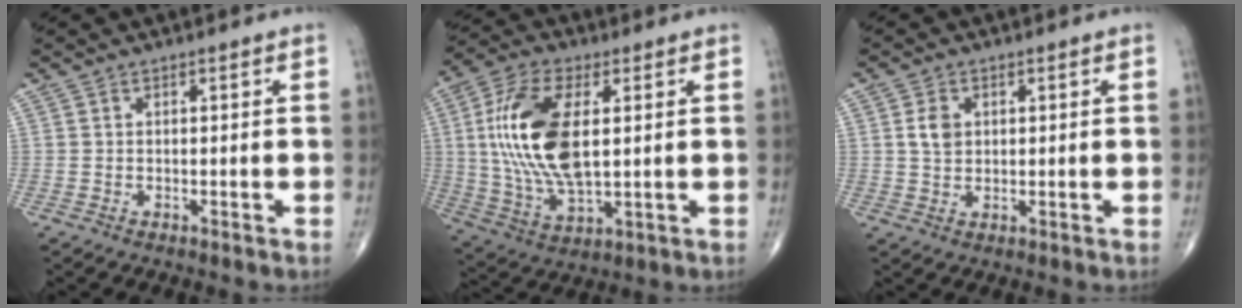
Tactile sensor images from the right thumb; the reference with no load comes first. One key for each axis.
{"total": 17.9, "fx": 2.6, "fy": 8.5, "fz": 15.6, "tx": -0.315, "ty": -0.005, "tz": 0.051}
{"total": 3.6, "fx": 0.8, "fy": 2.6, "fz": 2.3, "tx": -0.033, "ty": -0.002, "tz": 0.017}